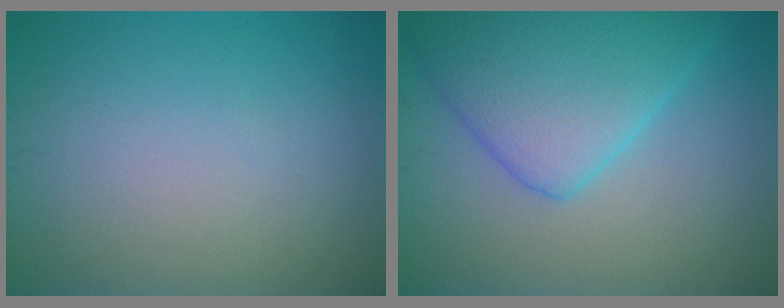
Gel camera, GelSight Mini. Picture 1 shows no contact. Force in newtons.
{"total": 7.2, "press": 7.2, "slide": 0.2}